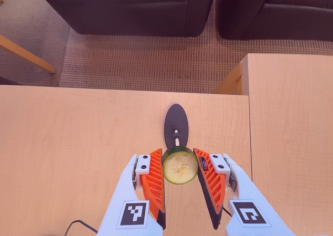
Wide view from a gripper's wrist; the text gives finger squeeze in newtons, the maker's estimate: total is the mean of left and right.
{"total": 10.3, "left": 9.9, "right": 10.7}